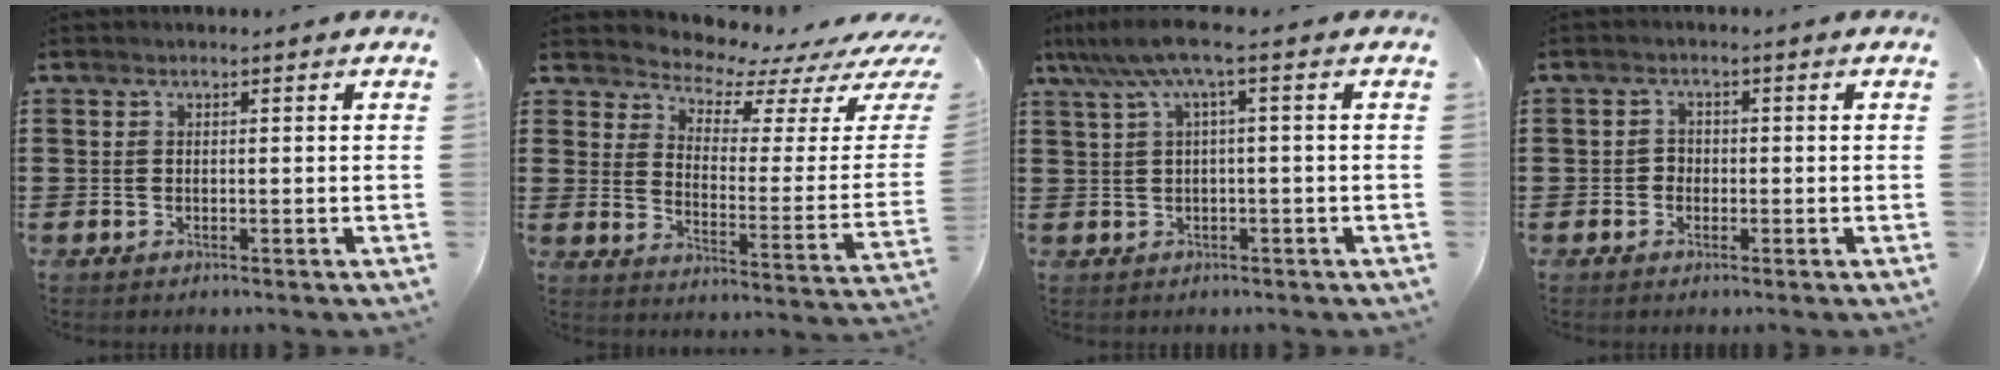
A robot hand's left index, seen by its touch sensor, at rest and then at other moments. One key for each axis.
{"total": 4.5, "fx": 4.4, "fy": 0.7, "fz": 0.8, "tx": -0.045, "ty": -0.040, "tz": 0.071}
{"total": 5.8, "fx": 1.5, "fy": 0.2, "fz": 5.6, "tx": -0.116, "ty": -0.006, "tz": 0.023}
{"total": 1.4, "fx": -0.5, "fy": 1.3, "fz": 0.4, "tx": -0.012, "ty": 0.003, "tz": -0.013}